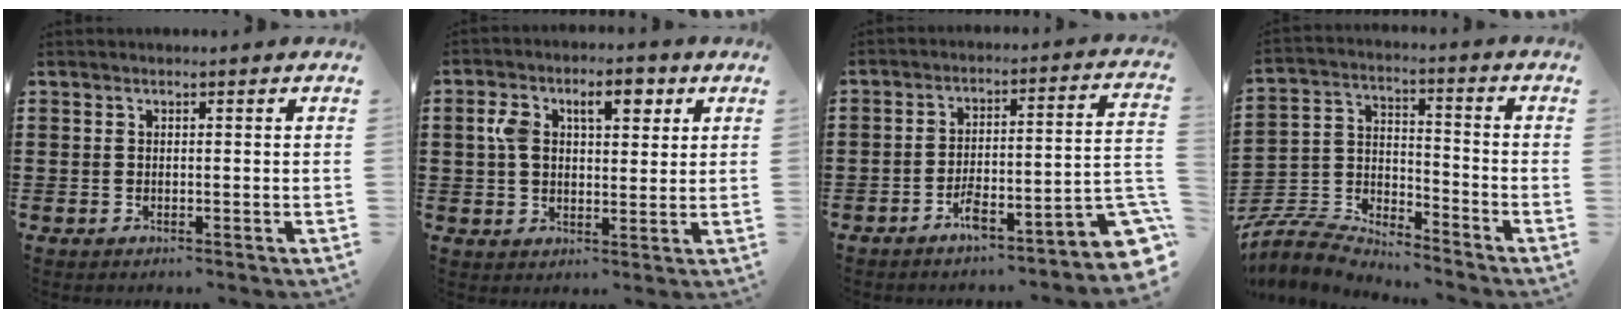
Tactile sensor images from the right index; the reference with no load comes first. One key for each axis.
{"total": 6.8, "fx": 2.4, "fy": 3.8, "fz": 5.1, "tx": -0.089, "ty": 0.008, "tz": 0.032}
{"total": 6.7, "fx": -4.5, "fy": 0.9, "fz": 4.8, "tx": -0.073, "ty": -0.017, "tz": -0.086}
{"total": 6.2, "fx": -5.9, "fy": 1.4, "fz": 1.0, "tx": -0.050, "ty": -0.006, "tz": -0.128}